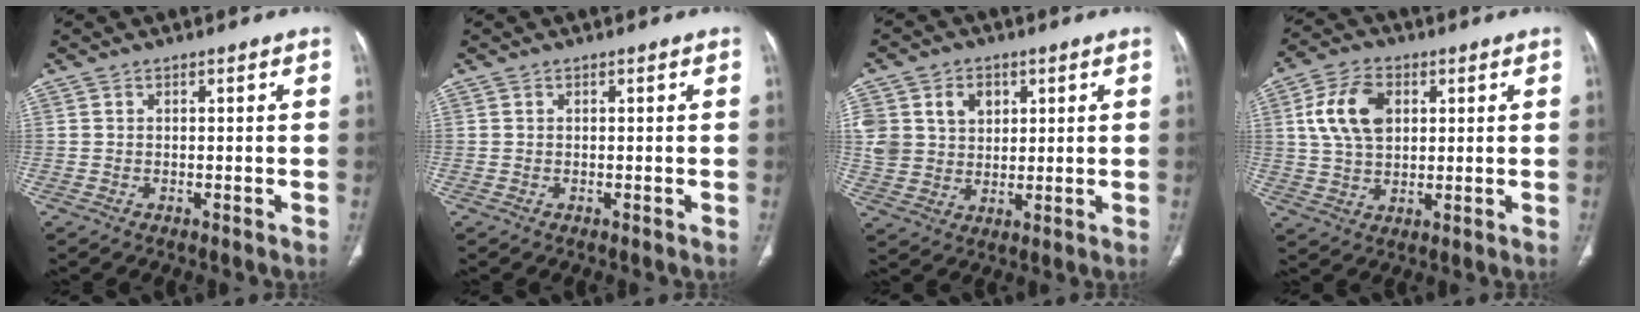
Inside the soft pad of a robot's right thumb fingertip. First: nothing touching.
{"total": 0.0}
{"total": 11.0, "force": [3.6, 8.9, 5.4], "torque": [-0.086, -0.005, 0.077]}
{"total": 10.8, "force": [2.8, 7.1, 7.6], "torque": [-0.134, 0.002, 0.053]}